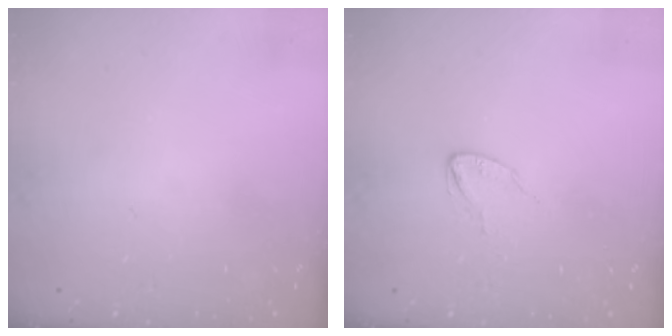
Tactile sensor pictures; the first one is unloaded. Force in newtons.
{"total": 2.7, "press": 2.7, "slide": 0.2}